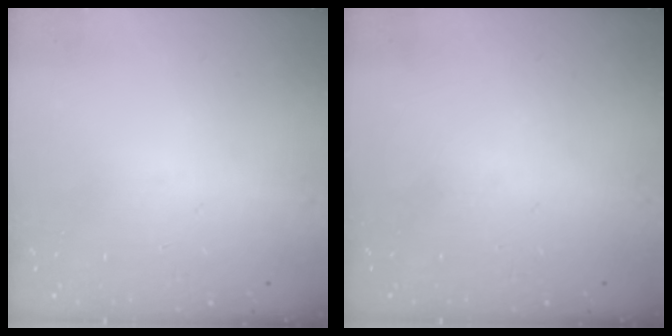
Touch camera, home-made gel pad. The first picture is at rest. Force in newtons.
{"total": 0.0}